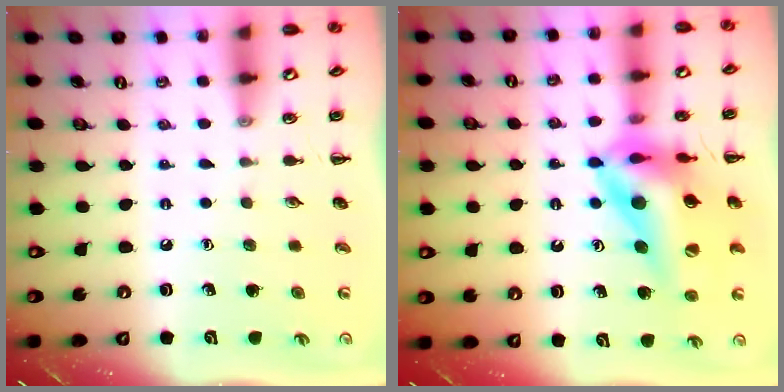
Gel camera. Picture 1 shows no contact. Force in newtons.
{"total": 17.0, "press": 16.1, "slide": 5.3}